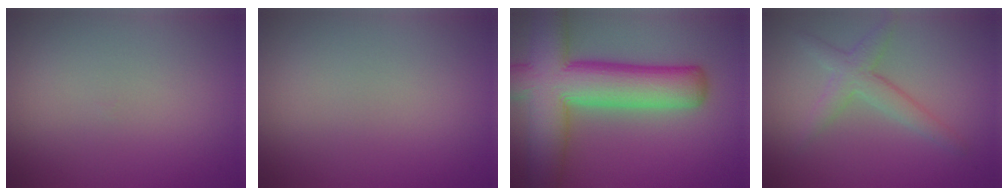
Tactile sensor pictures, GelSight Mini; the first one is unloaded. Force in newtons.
{"total": 0.0}
{"total": 11.5, "press": 11.5, "slide": 0.5}
{"total": 2.2, "press": 2.2, "slide": 0.2}